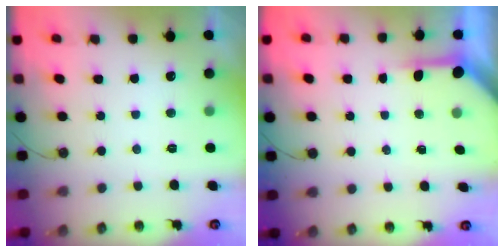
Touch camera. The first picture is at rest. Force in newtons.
{"total": 4.0, "press": 4.0, "slide": 0.4}